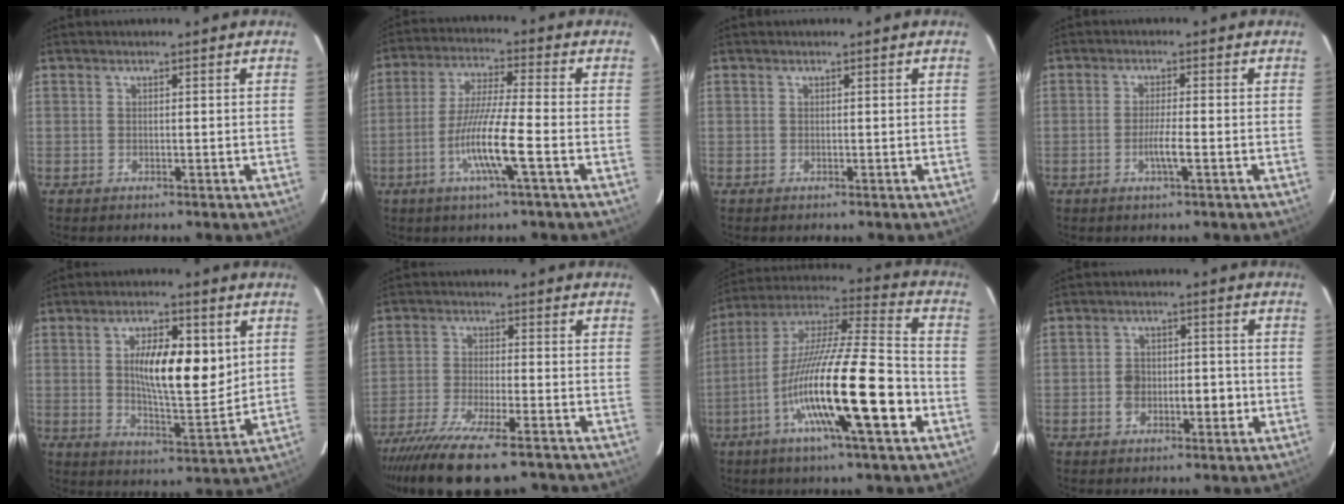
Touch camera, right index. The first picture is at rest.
{"total": 10.2, "force": [-3.4, -0.3, 9.6], "torque": [-0.187, -0.009, -0.068]}
{"total": 0.0}
{"total": 3.2, "force": [-1.0, -0.1, 3.0], "torque": [-0.057, -0.003, -0.019]}
{"total": 12.2, "force": [2.7, 3.7, 11.3], "torque": [-0.193, 0.001, 0.047]}
{"total": 15.7, "force": [-12.5, 1.9, 9.4], "torque": [-0.165, -0.039, -0.204]}
{"total": 21.9, "force": [-7.1, 1.7, 20.7], "torque": [-0.375, -0.020, -0.128]}
{"total": 6.5, "force": [-1.5, 3.8, 5.0], "torque": [-0.087, 0.018, -0.020]}